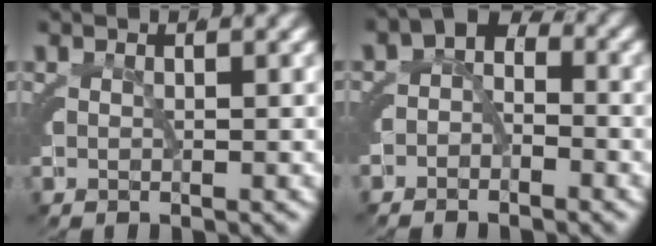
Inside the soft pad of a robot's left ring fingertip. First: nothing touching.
{"total": 2.7, "force": [-1.2, 1.8, 1.5], "torque": [-0.007, -0.008, -0.028]}